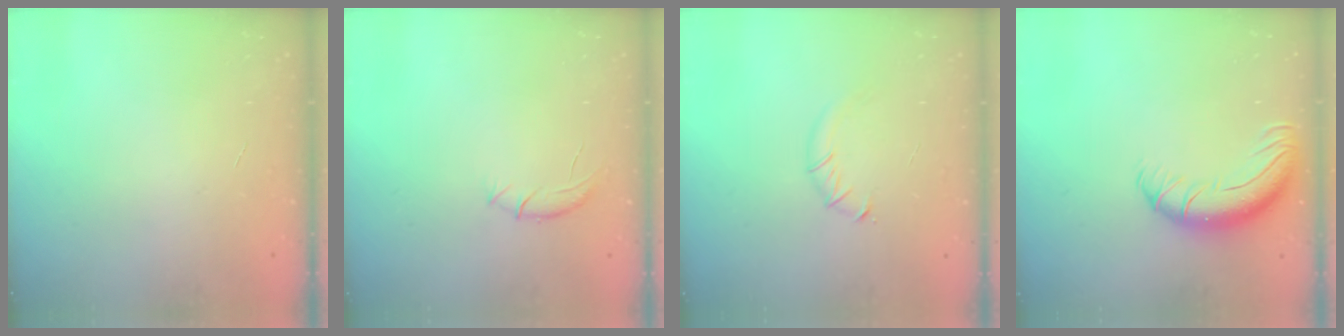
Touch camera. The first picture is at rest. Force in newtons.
{"total": 5.6, "press": 5.4, "slide": 1.5}
{"total": 3.2, "press": 3.1, "slide": 0.9}
{"total": 11.5, "press": 11.4, "slide": 1.7}